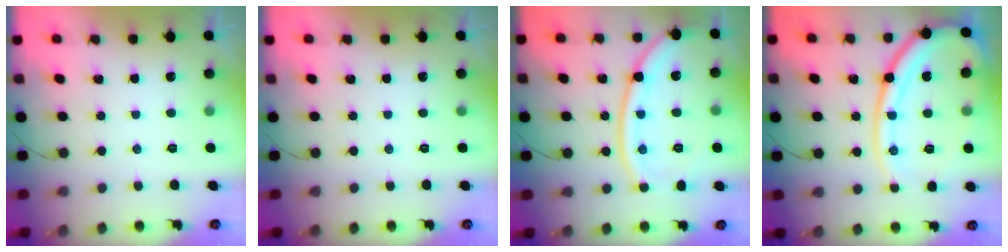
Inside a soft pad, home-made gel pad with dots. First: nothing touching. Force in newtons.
{"total": 0.0}
{"total": 15.2, "press": 15.1, "slide": 1.4}
{"total": 16.8, "press": 16.7, "slide": 1.5}